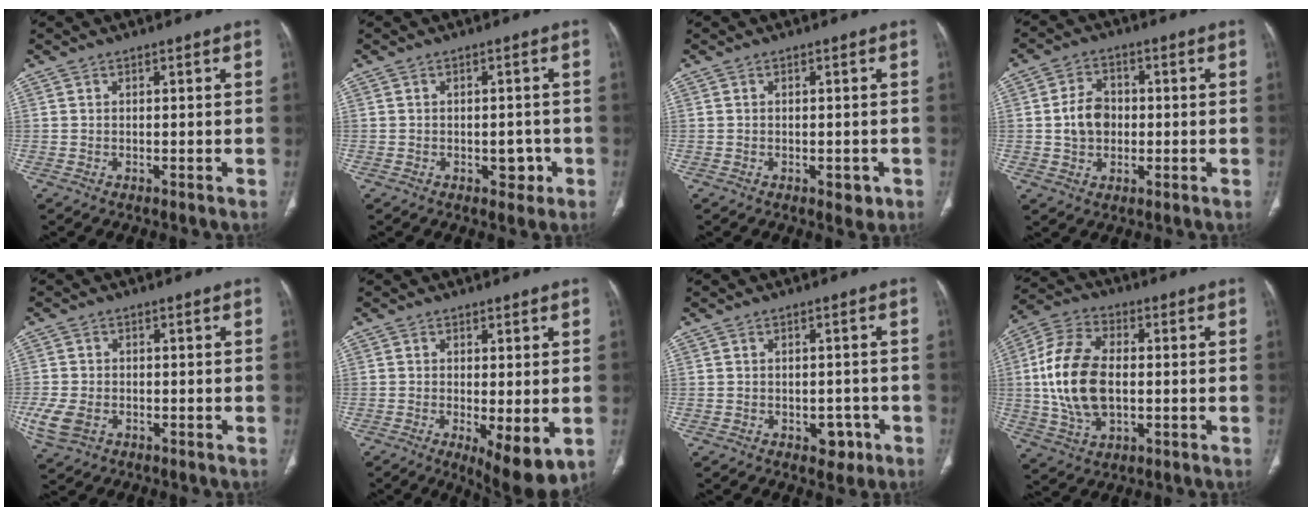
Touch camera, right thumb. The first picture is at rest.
{"total": 3.1, "force": [-1.1, 2.1, 2.0], "torque": [-0.007, 0.005, -0.011]}
{"total": 2.3, "force": [-0.9, 1.4, 1.7], "torque": [-0.010, 0.001, -0.007]}
{"total": 6.9, "force": [-0.1, 5.3, 4.4], "torque": [-0.060, 0.011, -0.004]}
{"total": 6.0, "force": [-1.9, 4.2, 3.8], "torque": [-0.092, 0.000, -0.031]}
{"total": 8.6, "force": [-2.1, 2.9, 7.9], "torque": [-0.119, -0.025, -0.027]}
{"total": 3.5, "force": [-1.6, 2.5, 1.9], "torque": [-0.004, 0.009, -0.016]}
{"total": 15.9, "force": [0.0, 9.4, 12.8], "torque": [-0.255, 0.011, 0.002]}